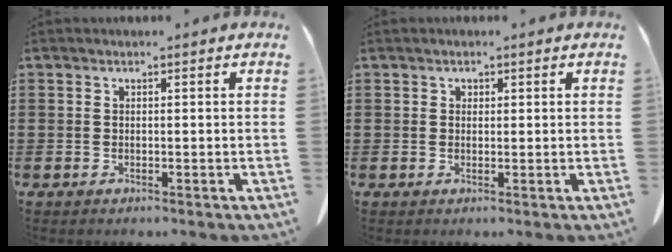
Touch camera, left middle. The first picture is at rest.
{"total": 0.7, "force": [0.5, 0.5, 0.2], "torque": [-0.008, 0.001, 0.010]}